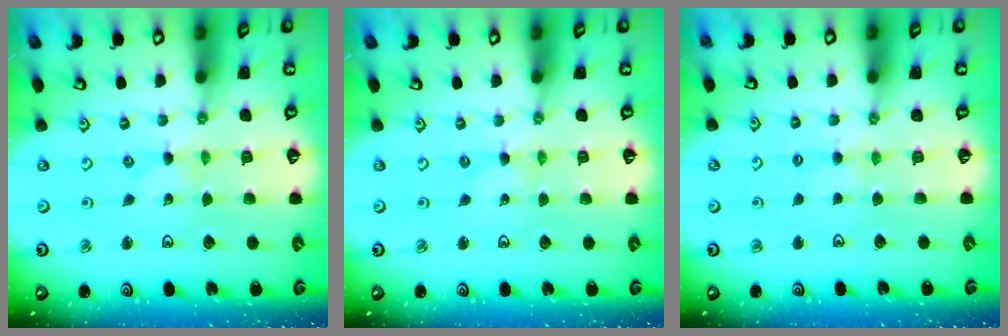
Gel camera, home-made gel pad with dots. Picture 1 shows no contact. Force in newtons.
{"total": 0.0}
{"total": 3.5, "press": 3.5, "slide": 0.4}